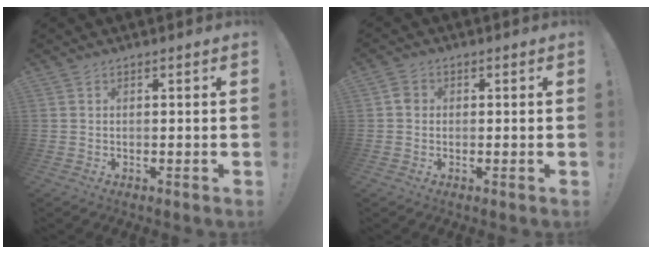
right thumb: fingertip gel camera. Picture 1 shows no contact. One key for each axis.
{"total": 2.5, "fx": -0.2, "fy": 2.2, "fz": 1.2, "tx": -0.011, "ty": 0.003, "tz": -0.005}